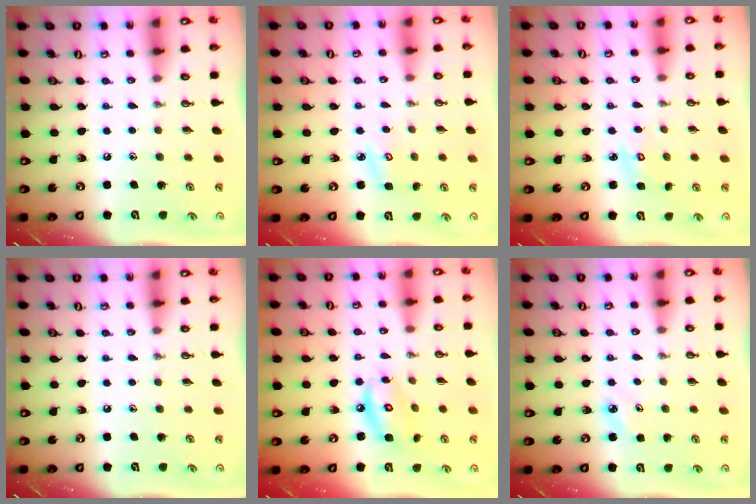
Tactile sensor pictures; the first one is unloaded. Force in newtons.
{"total": 4.0, "press": 3.9, "slide": 0.4}
{"total": 2.5, "press": 2.5, "slide": 0.3}
{"total": 0.0}
{"total": 8.9, "press": 8.9, "slide": 0.7}
{"total": 4.5, "press": 4.5, "slide": 0.7}